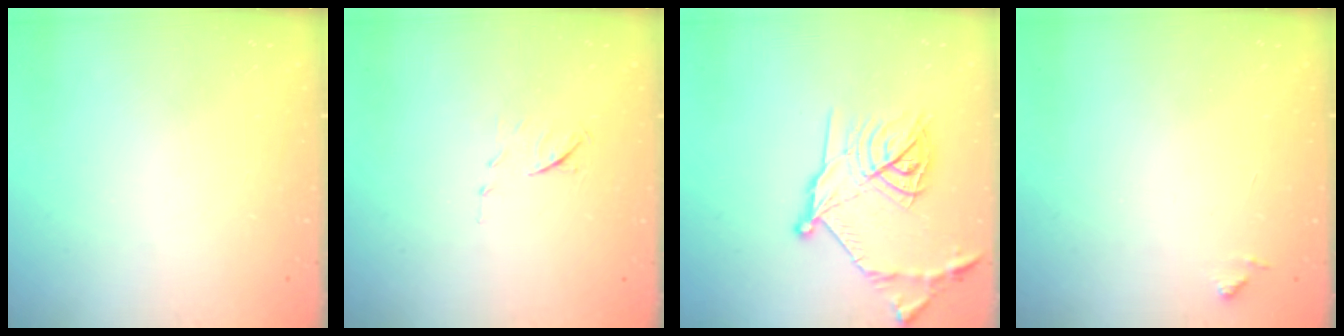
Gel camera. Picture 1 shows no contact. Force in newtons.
{"total": 6.3, "press": 6.2, "slide": 0.6}
{"total": 20.0, "press": 20.0, "slide": 1.2}
{"total": 6.5, "press": 6.4, "slide": 0.4}